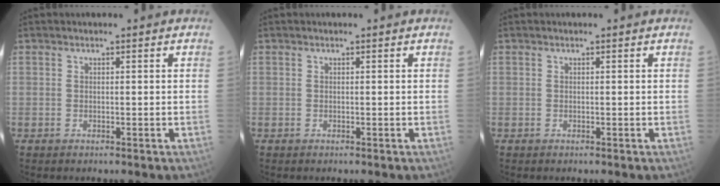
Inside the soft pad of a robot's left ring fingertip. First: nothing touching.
{"total": 0.0}
{"total": 0.0}